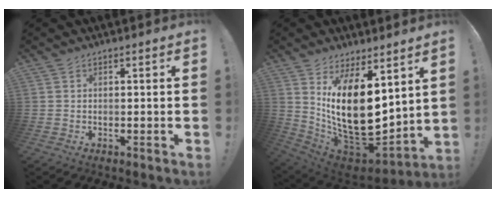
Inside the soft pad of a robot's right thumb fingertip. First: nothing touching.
{"total": 20.5, "force": [3.8, 10.9, 17.0], "torque": [-0.323, -0.051, 0.084]}